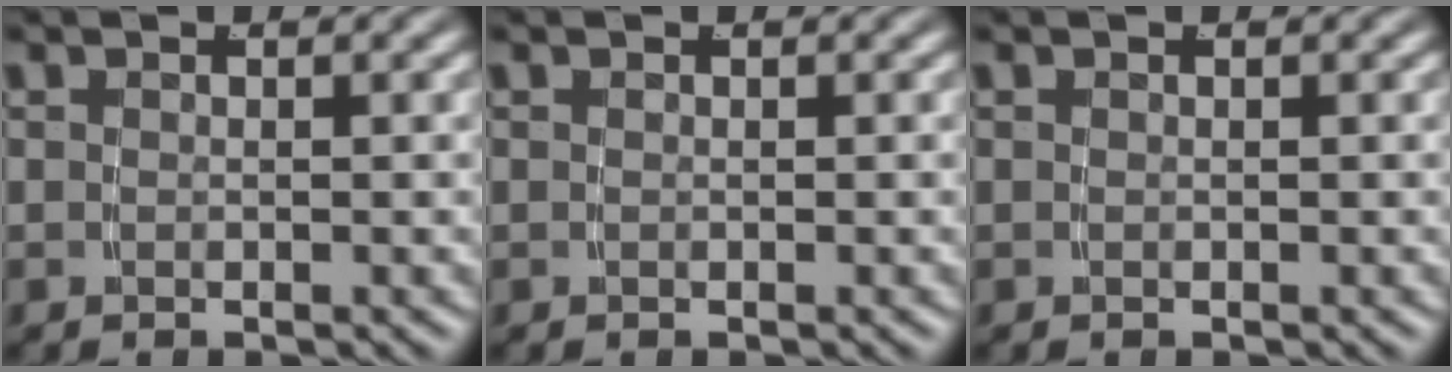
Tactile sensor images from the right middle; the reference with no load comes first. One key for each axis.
{"total": 0.0}
{"total": 0.0}